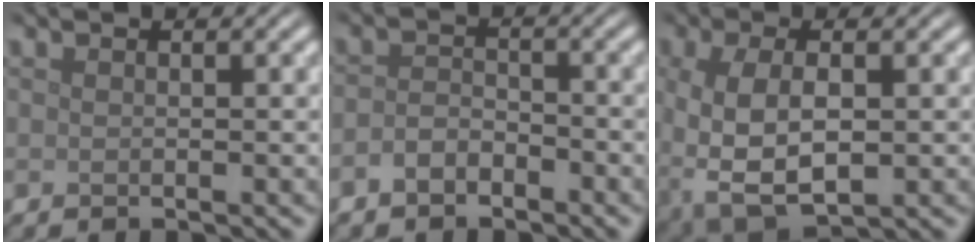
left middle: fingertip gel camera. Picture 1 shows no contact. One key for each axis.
{"total": 2.0, "fx": -1.3, "fy": 1.2, "fz": 0.9, "tx": -0.018, "ty": 0.005, "tz": -0.031}
{"total": 7.0, "fx": -0.8, "fy": 3.9, "fz": 5.8, "tx": -0.133, "ty": -0.020, "tz": -0.003}